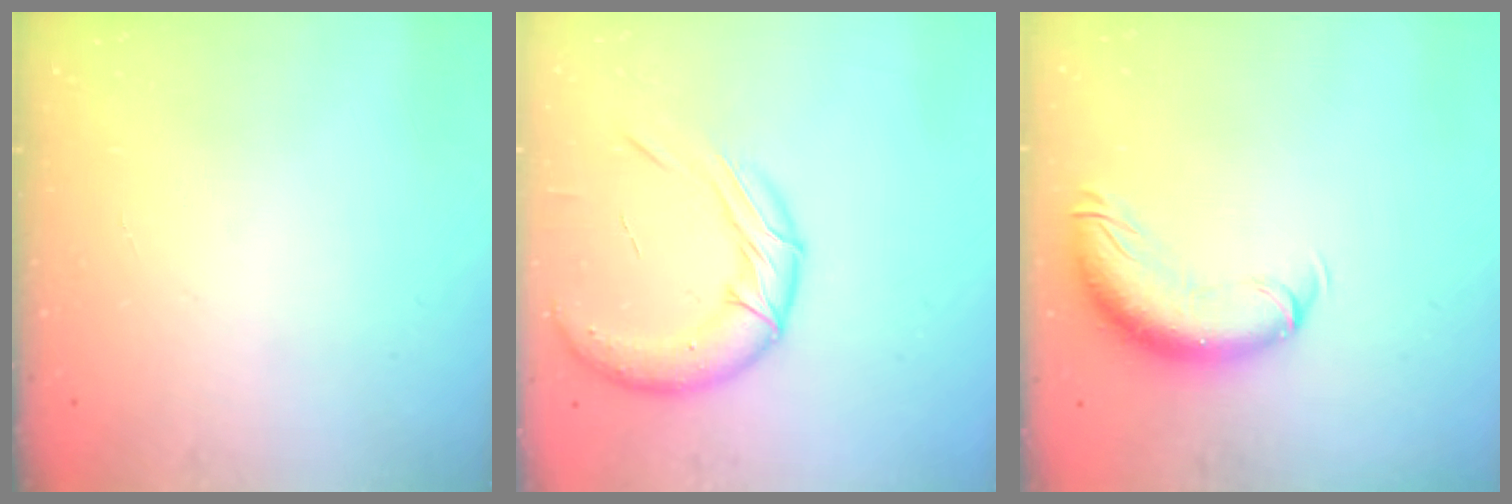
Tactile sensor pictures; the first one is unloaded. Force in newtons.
{"total": 16.1, "press": 15.9, "slide": 2.5}
{"total": 11.2, "press": 10.8, "slide": 2.9}